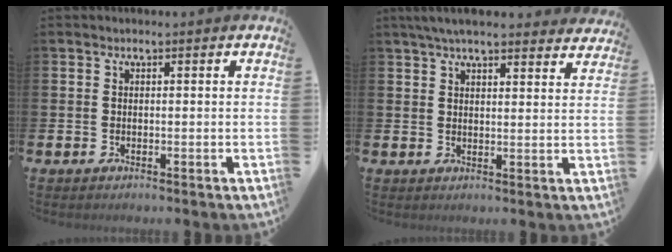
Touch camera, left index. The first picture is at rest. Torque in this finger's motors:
{"motor_torque": [1.10, -1.04, 0.60, 0.17]}